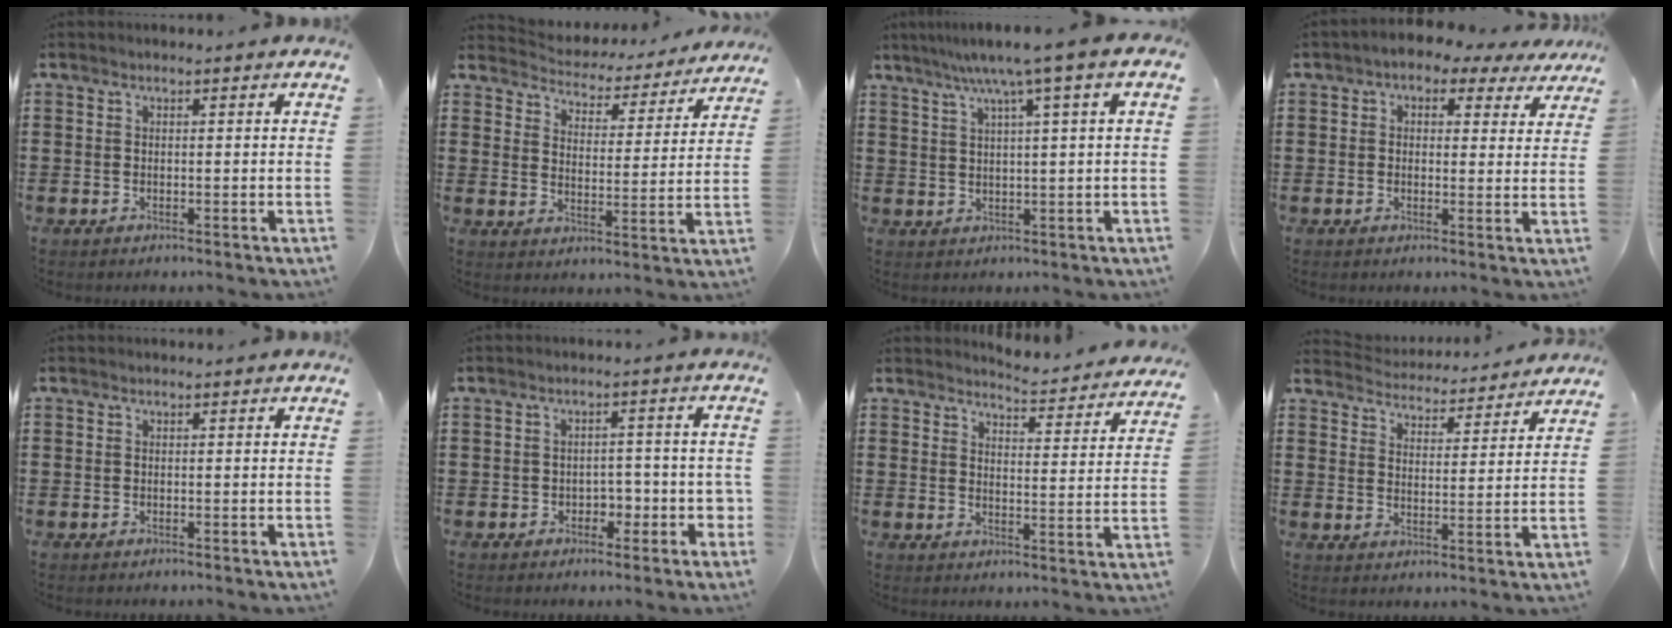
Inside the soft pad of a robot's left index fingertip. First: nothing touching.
{"total": 4.2, "force": [4.2, 0.3, -0.3], "torque": [-0.021, -0.039, 0.067]}
{"total": 5.5, "force": [2.7, -0.1, 4.8], "torque": [-0.102, -0.004, 0.041]}
{"total": 2.9, "force": [1.7, 1.9, 1.2], "torque": [-0.036, 0.002, 0.027]}
{"total": 0.0}
{"total": 3.2, "force": [-1.4, 2.6, 1.4], "torque": [-0.029, 0.005, -0.033]}
{"total": 4.5, "force": [4.5, -0.1, 0.7], "torque": [-0.015, -0.037, 0.073]}
{"total": 4.5, "force": [4.4, 0.0, -0.1], "torque": [-0.022, -0.033, 0.074]}